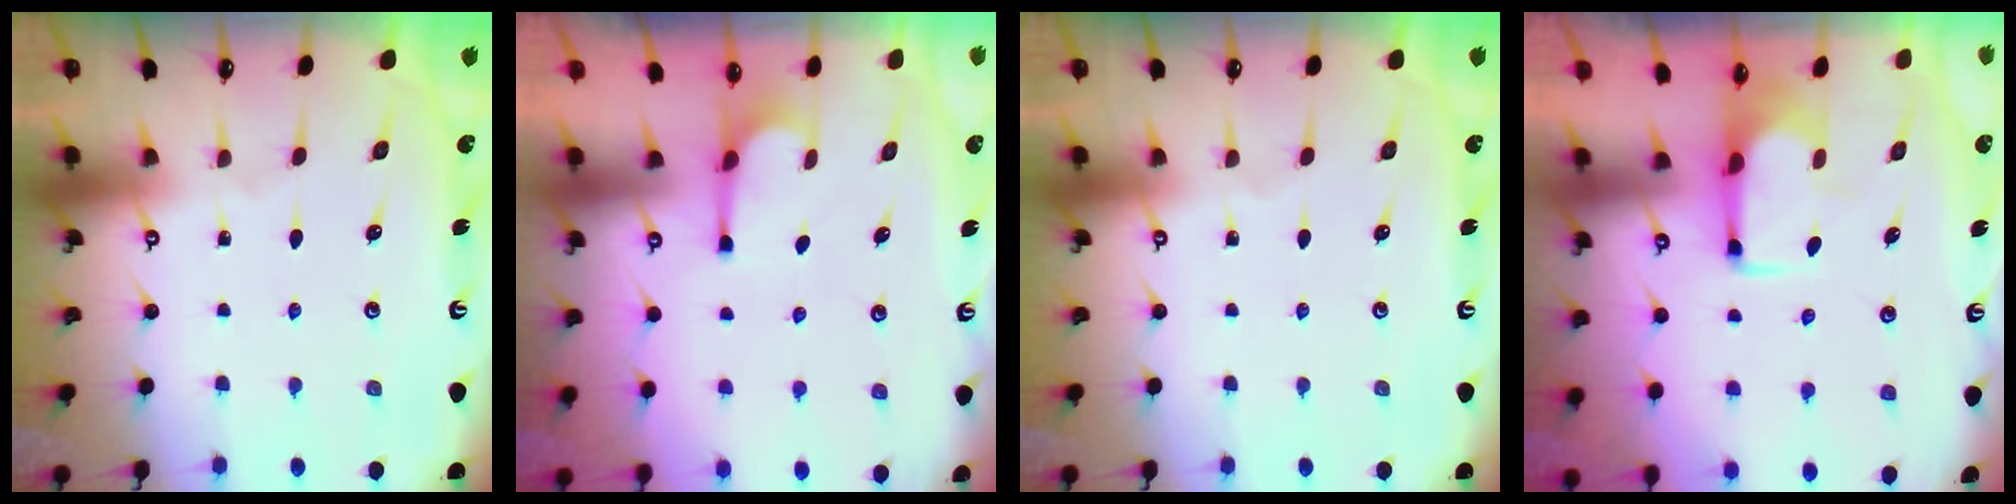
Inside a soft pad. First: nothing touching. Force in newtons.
{"total": 3.9, "press": 3.8, "slide": 0.8}
{"total": 0.0}
{"total": 1.7, "press": 1.6, "slide": 0.6}